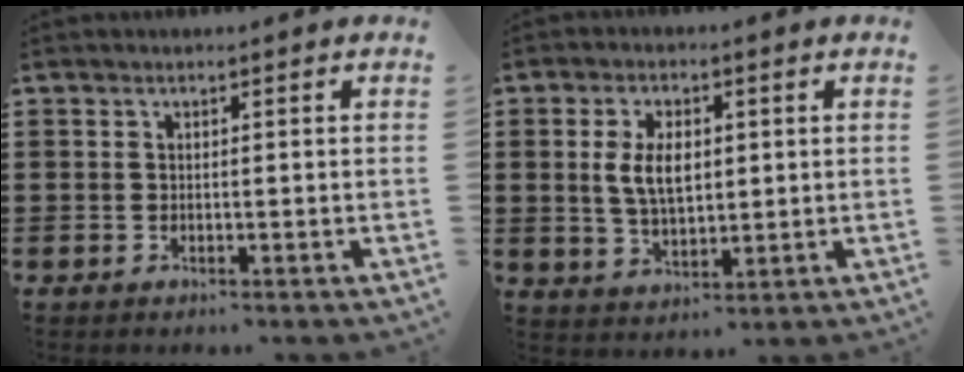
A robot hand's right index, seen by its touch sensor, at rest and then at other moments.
{"total": 6.5, "force": [0.8, 2.8, 5.8], "torque": [-0.122, 0.006, 0.011]}